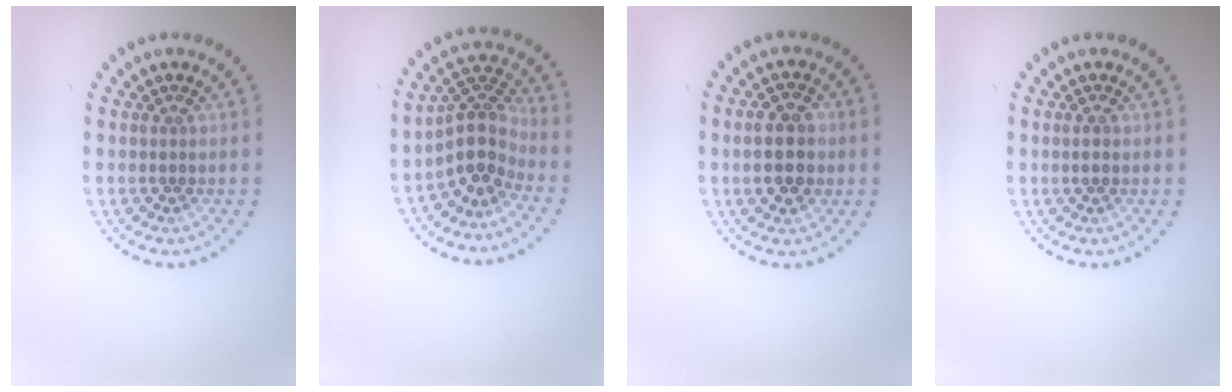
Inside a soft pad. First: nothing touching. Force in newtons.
{"total": 3.8, "press": 2.8, "slide": 2.6}
{"total": 5.0, "press": 5.0, "slide": 0.2}
{"total": 1.4, "press": 1.4, "slide": 0.1}